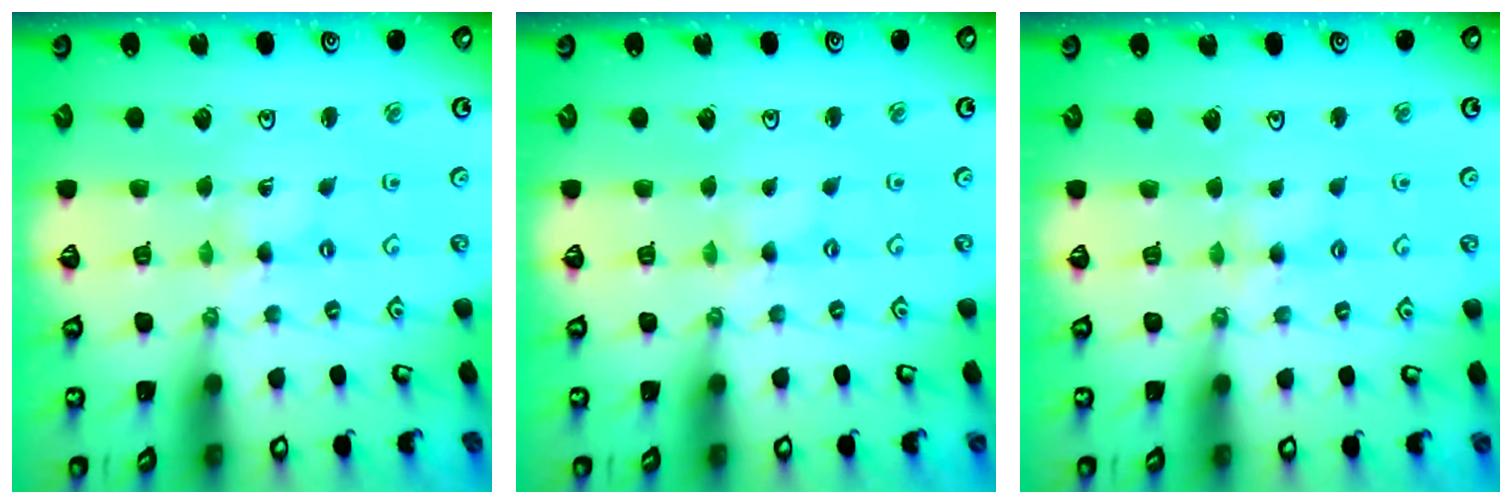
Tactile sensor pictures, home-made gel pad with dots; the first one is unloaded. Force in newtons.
{"total": 0.0}
{"total": 2.6, "press": 2.6, "slide": 0.5}